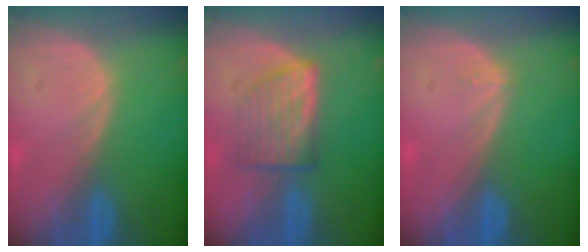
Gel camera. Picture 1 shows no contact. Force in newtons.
{"total": 5.9, "press": 5.7, "slide": 1.4}
{"total": 0.6, "press": 0.4, "slide": 0.5}